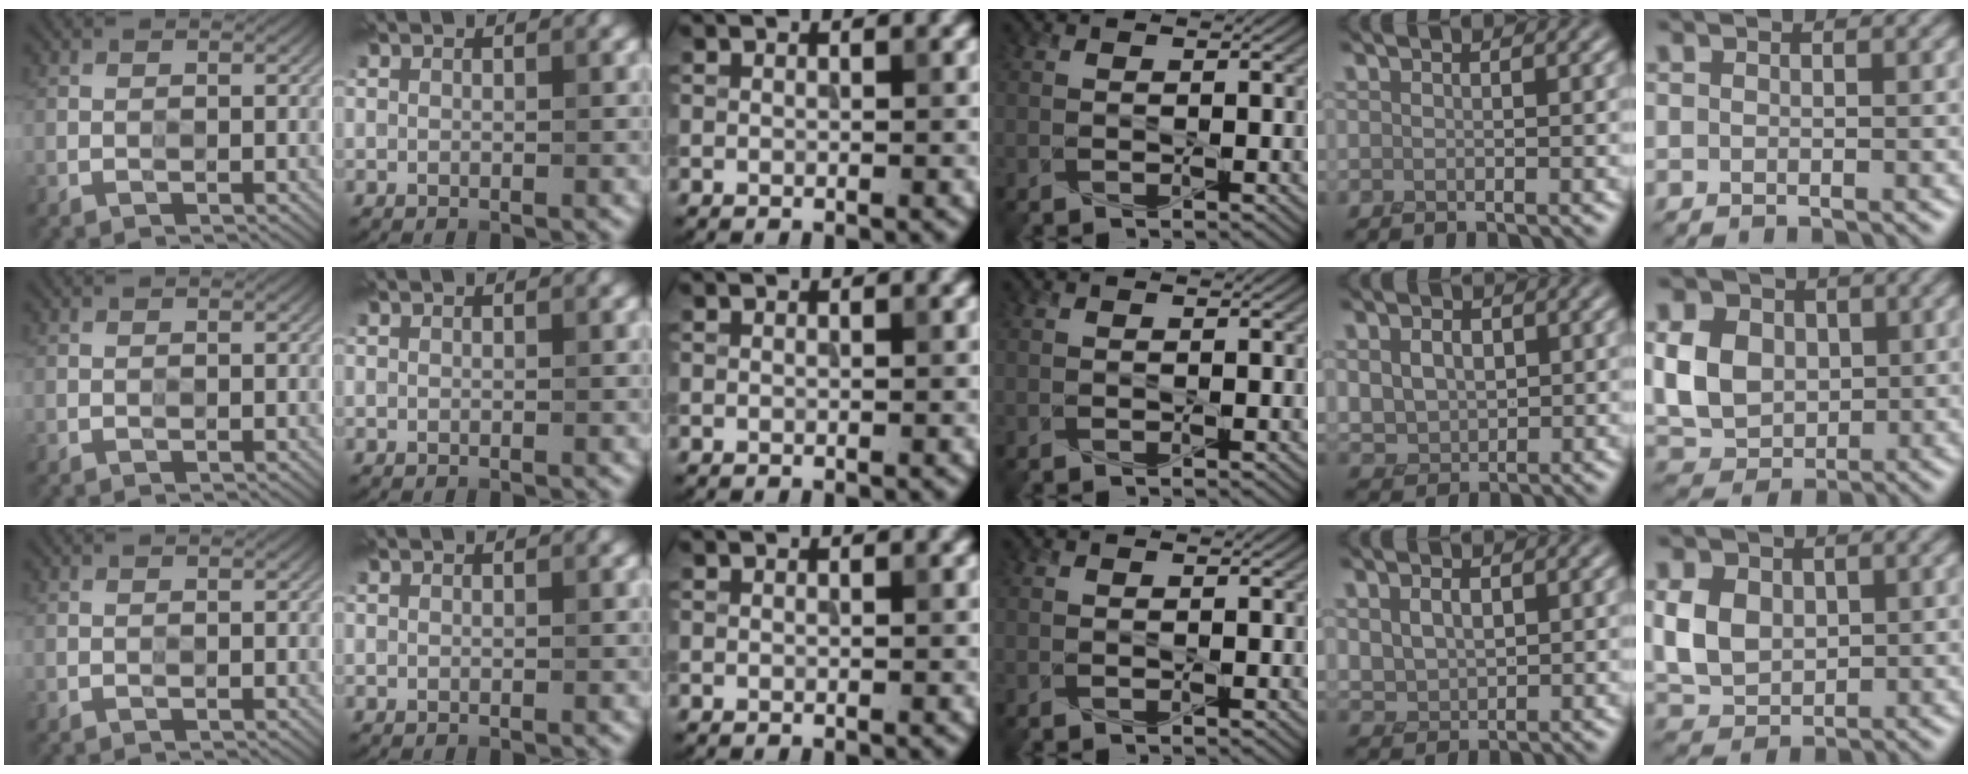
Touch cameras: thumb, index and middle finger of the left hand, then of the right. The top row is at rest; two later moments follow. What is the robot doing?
{"motion": "press", "object": "gel pad"}